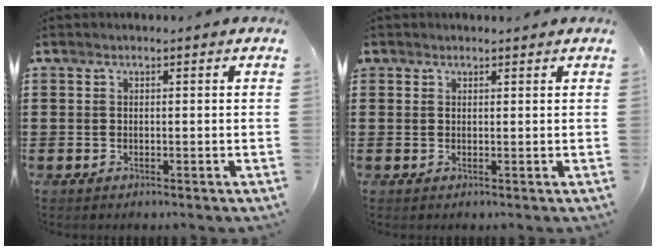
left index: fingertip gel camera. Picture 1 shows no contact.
{"total": 0.9, "force": [0.8, 0.4, 0.0], "torque": [-0.002, 0.002, 0.015]}